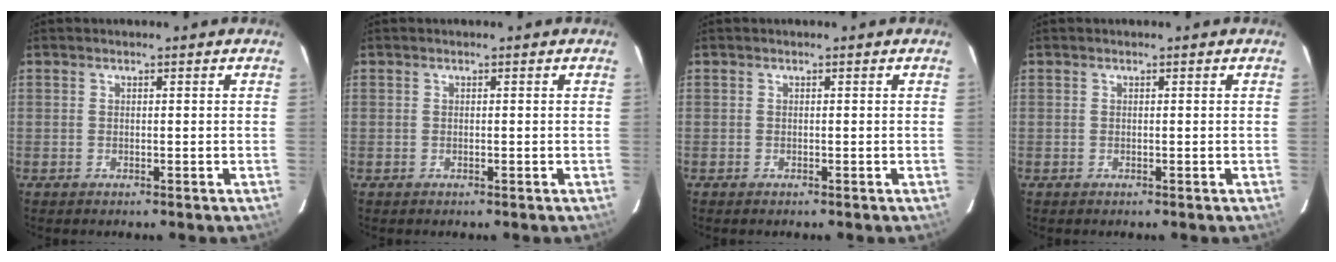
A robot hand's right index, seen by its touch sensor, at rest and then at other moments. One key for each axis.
{"total": 0.0}
{"total": 0.0}
{"total": 0.0}